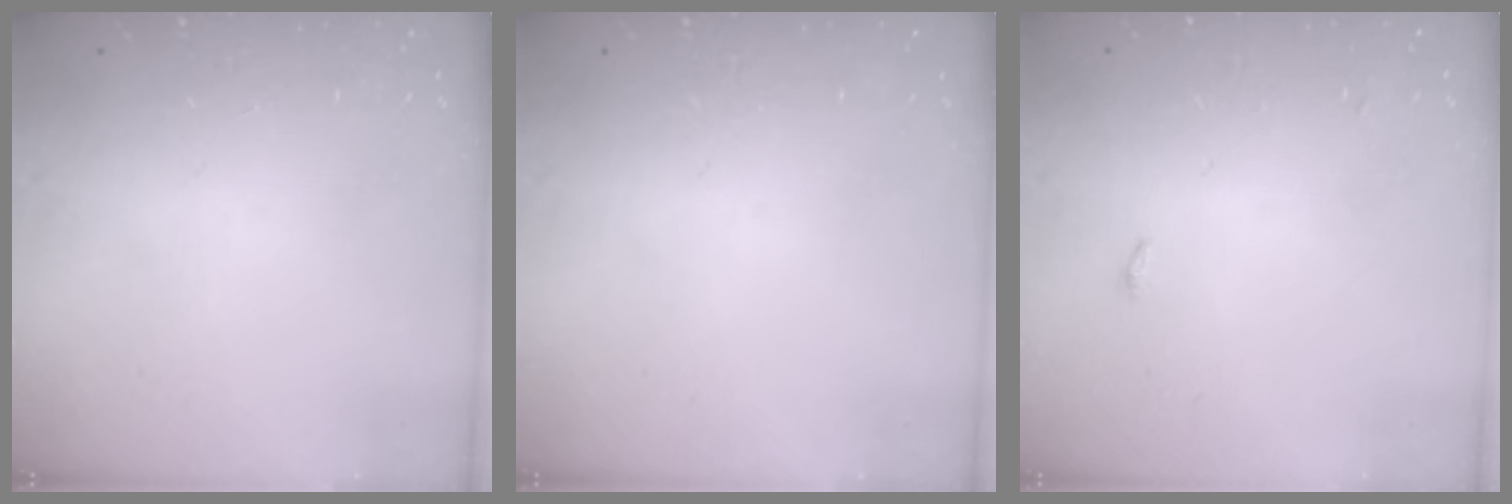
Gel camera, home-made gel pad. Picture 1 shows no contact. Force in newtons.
{"total": 0.0}
{"total": 6.3, "press": 2.7, "slide": 5.7}